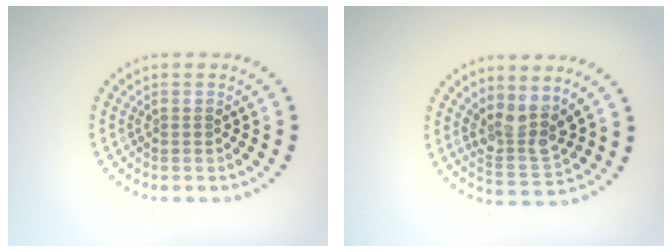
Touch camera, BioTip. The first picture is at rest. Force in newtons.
{"total": 3.7, "press": 3.3, "slide": 1.7}